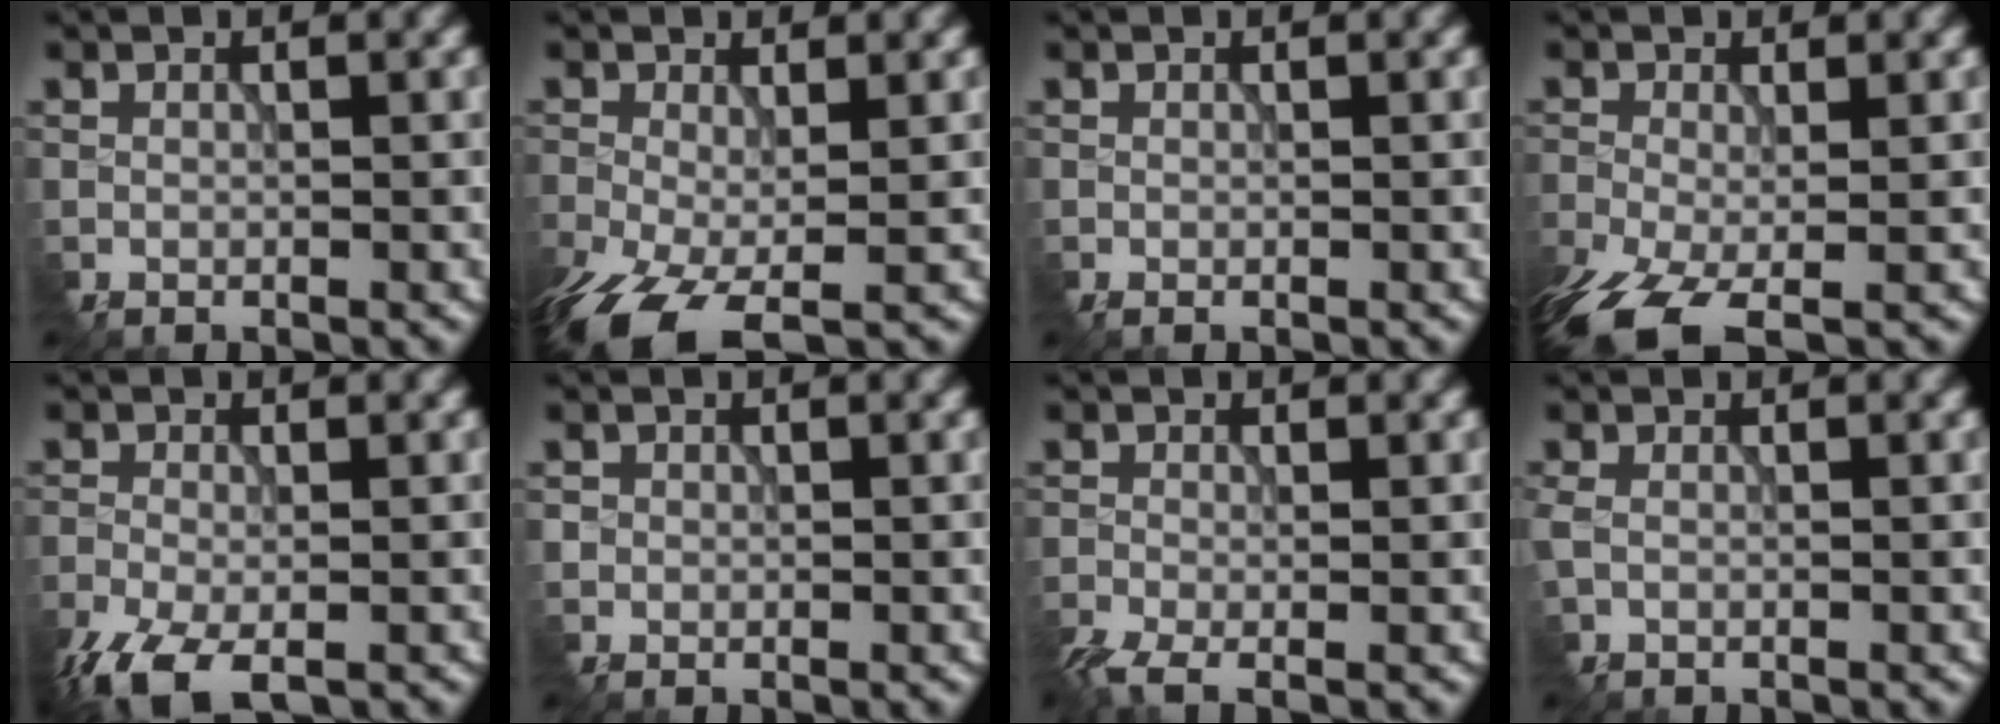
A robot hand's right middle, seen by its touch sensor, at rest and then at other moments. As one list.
[{"total": 7.8, "force": [-4.5, 3.4, 5.4], "torque": [-0.139, -0.041, -0.076]}, {"total": 0.0}, {"total": 7.9, "force": [-4.9, 3.3, 5.3], "torque": [-0.133, -0.040, -0.089]}, {"total": 6.2, "force": [-4.0, 2.7, 4.0], "torque": [-0.100, -0.020, -0.078]}, {"total": 0.9, "force": [0.0, 0.9, 0.0], "torque": [-0.003, -0.001, 0.001]}, {"total": 3.4, "force": [-2.2, 1.3, 2.3], "torque": [-0.057, -0.011, -0.048]}, {"total": 1.3, "force": [-0.1, 0.8, 1.0], "torque": [-0.032, 0.003, -0.005]}]